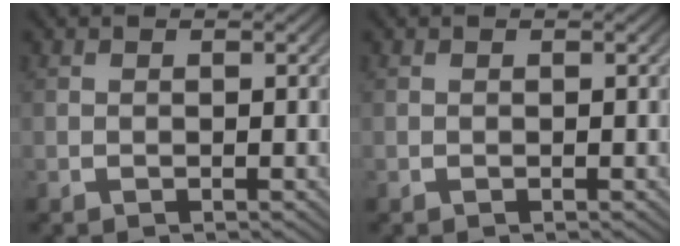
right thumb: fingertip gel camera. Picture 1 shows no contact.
{"total": 0.0}